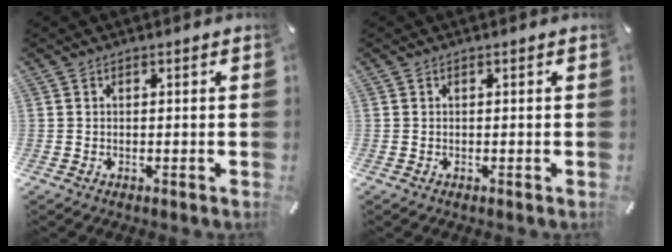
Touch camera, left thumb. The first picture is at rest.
{"total": 0.0}